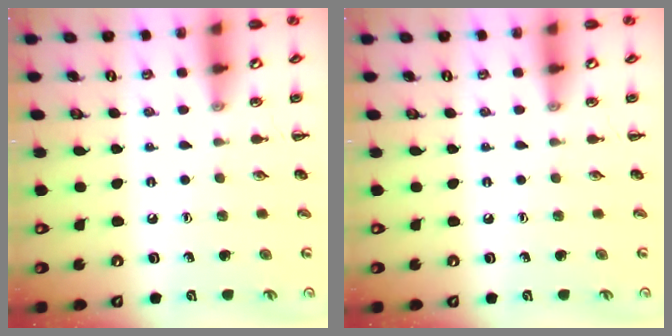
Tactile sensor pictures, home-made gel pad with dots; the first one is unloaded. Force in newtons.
{"total": 0.0}